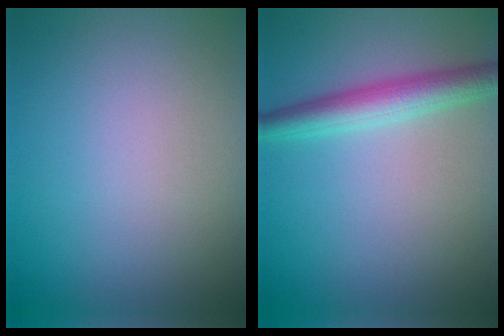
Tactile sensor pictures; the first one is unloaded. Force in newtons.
{"total": 3.9, "press": 3.9, "slide": 0.1}